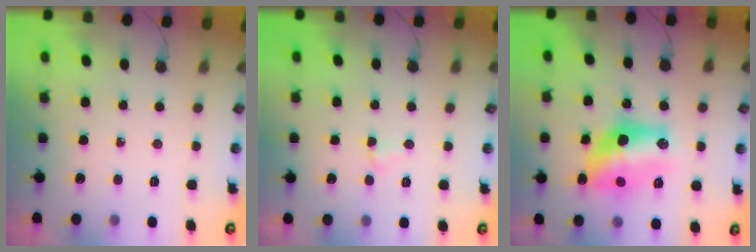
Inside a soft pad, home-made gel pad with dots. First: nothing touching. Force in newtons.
{"total": 2.5, "press": 2.5, "slide": 0.7}
{"total": 14.1, "press": 14.1, "slide": 1.1}